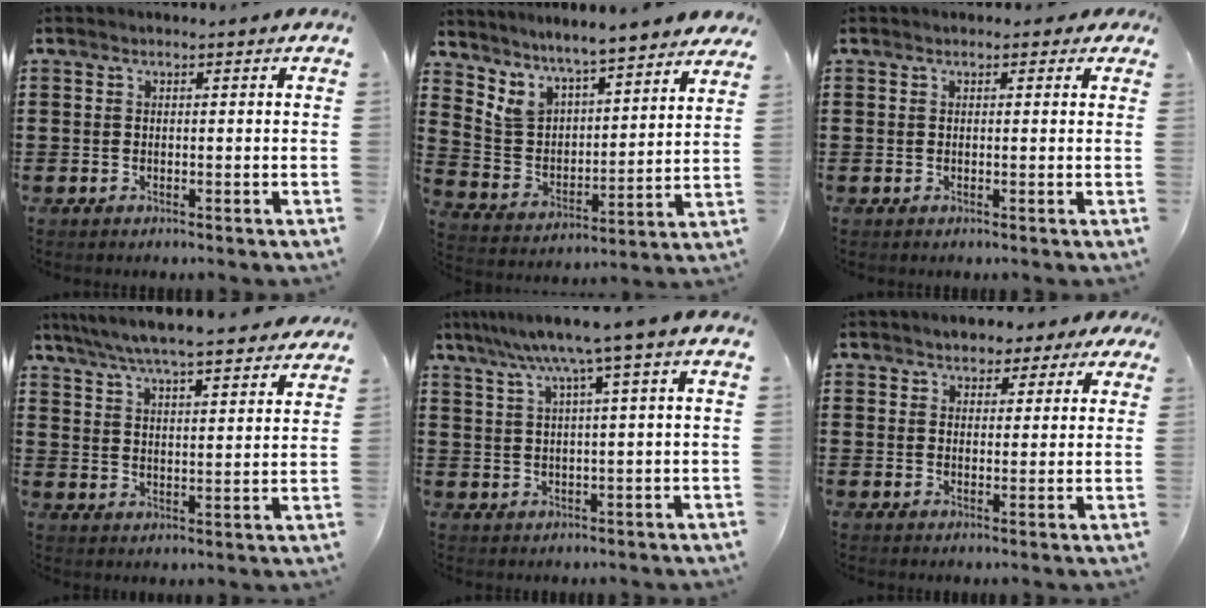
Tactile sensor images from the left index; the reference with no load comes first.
{"total": 6.3, "force": [6.0, 1.1, 1.4], "torque": [-0.064, -0.046, 0.102]}
{"total": 1.0, "force": [0.4, 0.7, 0.5], "torque": [-0.005, 0.004, 0.004]}
{"total": 6.2, "force": [5.8, 0.0, 2.1], "torque": [-0.065, -0.029, 0.100]}
{"total": 6.1, "force": [3.0, -0.4, 5.2], "torque": [-0.112, -0.007, 0.045]}
{"total": 3.1, "force": [2.4, 1.9, 0.5], "torque": [-0.017, -0.001, 0.041]}